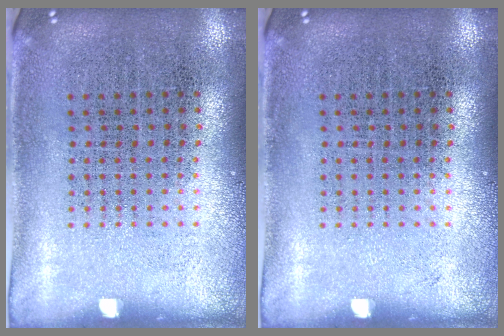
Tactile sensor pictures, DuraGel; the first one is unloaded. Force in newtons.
{"total": 0.0}